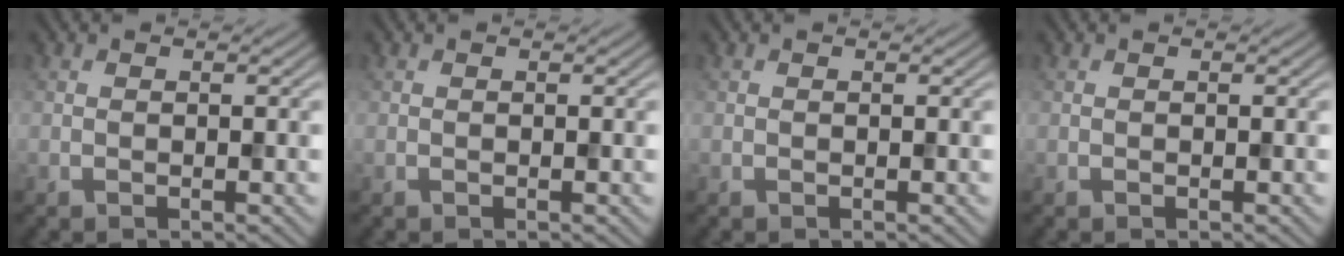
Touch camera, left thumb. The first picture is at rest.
{"total": 0.0}
{"total": 0.0}
{"total": 0.0}